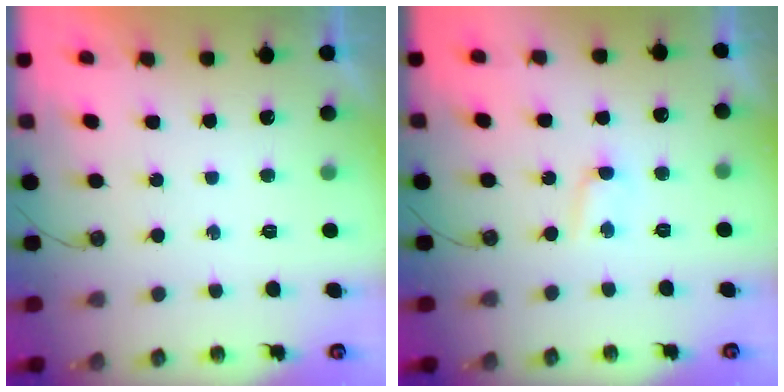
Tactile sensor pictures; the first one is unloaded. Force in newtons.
{"total": 2.4, "press": 2.3, "slide": 0.4}